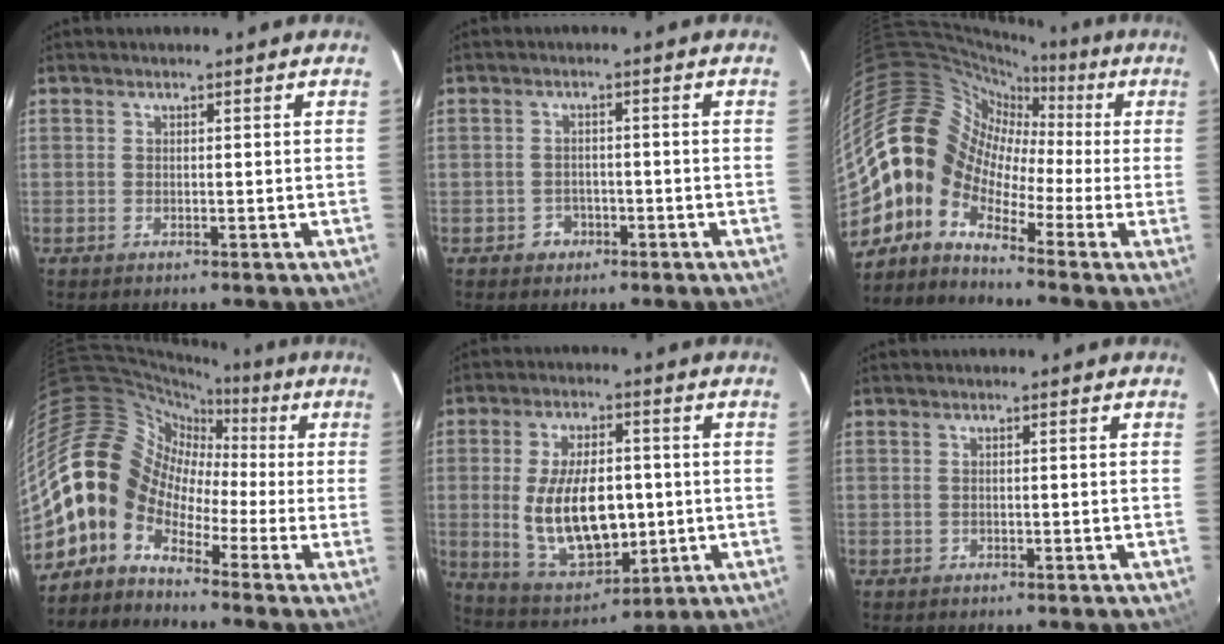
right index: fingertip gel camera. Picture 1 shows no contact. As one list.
[{"total": 3.0, "force": [-1.6, 2.6, 0.3], "torque": [-0.010, 0.011, -0.020]}, {"total": 12.6, "force": [-2.3, 10.6, 6.4], "torque": [-0.116, 0.031, -0.080]}, {"total": 13.3, "force": [-4.9, 10.9, 5.9], "torque": [-0.112, 0.030, -0.124]}, {"total": 16.7, "force": [-0.8, 8.9, 14.1], "torque": [-0.276, -0.014, 0.008]}, {"total": 0.6, "force": [-0.4, 0.4, 0.1], "torque": [-0.002, 0.003, -0.004]}]